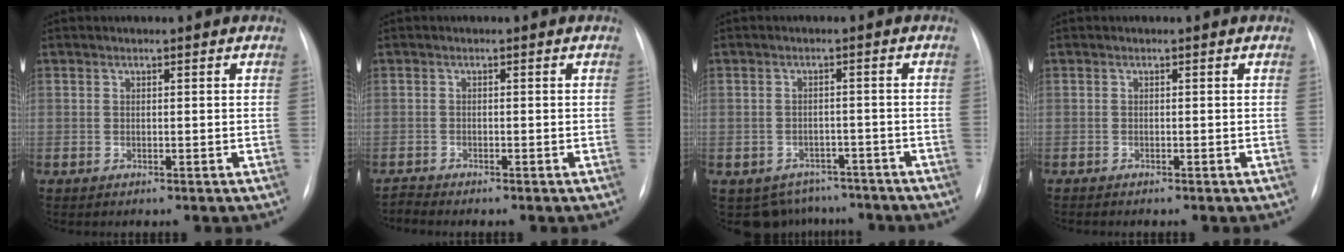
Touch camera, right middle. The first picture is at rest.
{"total": 1.3, "force": [-1.1, -0.6, -0.3], "torque": [0.000, -0.012, -0.021]}
{"total": 7.5, "force": [-6.1, 4.3, 0.2], "torque": [0.000, 0.017, -0.073]}
{"total": 0.6, "force": [-0.5, -0.2, 0.2], "torque": [-0.008, -0.003, -0.010]}